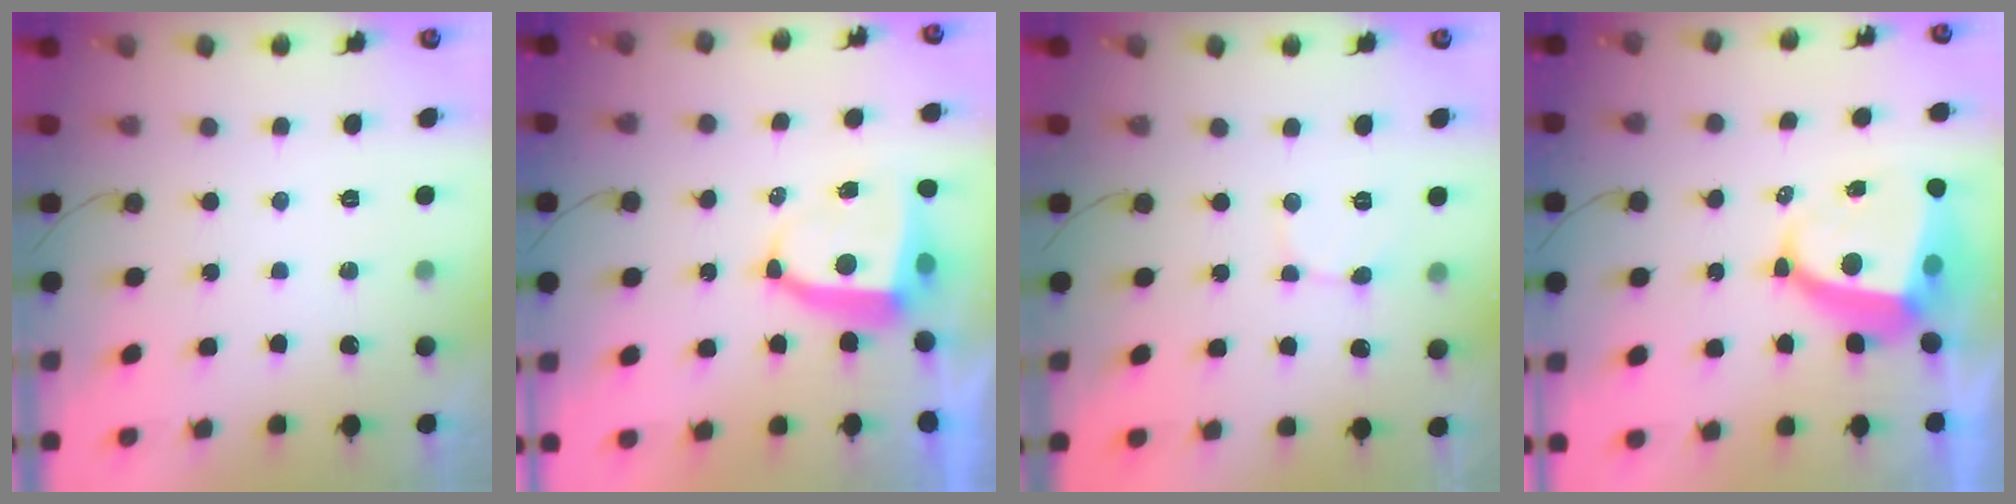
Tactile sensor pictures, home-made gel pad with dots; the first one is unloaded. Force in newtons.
{"total": 8.2, "press": 8.1, "slide": 1.0}
{"total": 2.4, "press": 2.4, "slide": 0.3}
{"total": 8.7, "press": 8.6, "slide": 1.0}